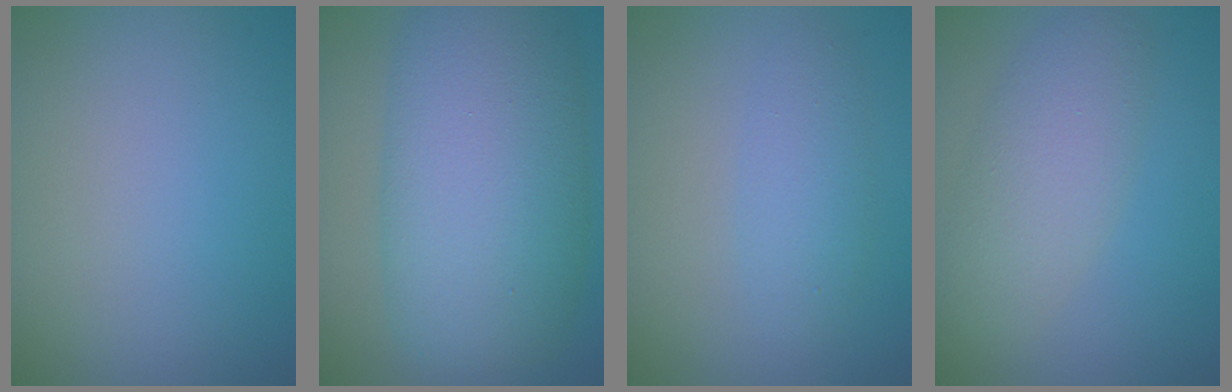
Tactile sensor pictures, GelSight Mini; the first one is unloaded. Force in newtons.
{"total": 11.8, "press": 11.8, "slide": 0.2}
{"total": 2.2, "press": 2.2, "slide": 0.1}
{"total": 4.6, "press": 4.6, "slide": 0.3}